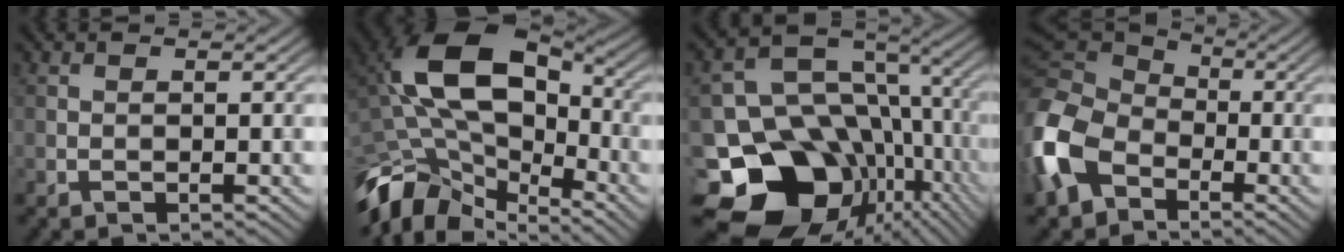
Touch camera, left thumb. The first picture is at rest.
{"total": 14.6, "force": [-3.4, 9.2, 10.8], "torque": [-0.218, 0.005, -0.080]}
{"total": 19.1, "force": [-6.9, 15.1, 9.3], "torque": [-0.191, -0.026, -0.096]}
{"total": 12.8, "force": [-4.2, 9.2, 7.8], "torque": [-0.231, -0.020, -0.102]}